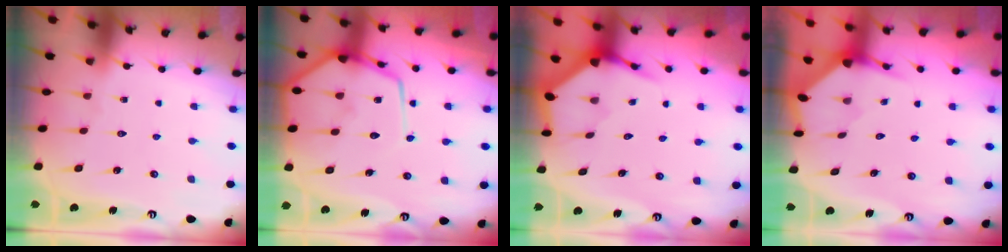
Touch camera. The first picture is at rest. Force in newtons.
{"total": 14.9, "press": 14.9, "slide": 1.1}
{"total": 4.1, "press": 4.0, "slide": 0.5}
{"total": 3.2, "press": 3.2, "slide": 0.3}